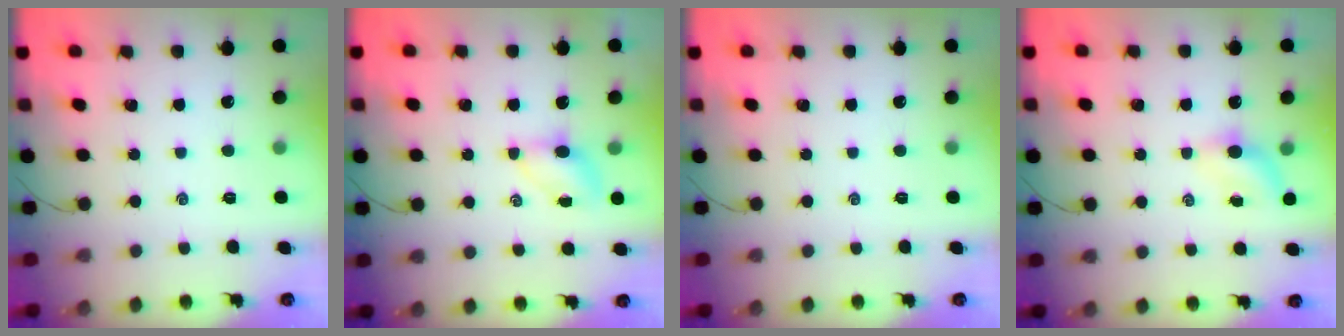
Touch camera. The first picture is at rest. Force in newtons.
{"total": 4.2, "press": 4.1, "slide": 1.2}
{"total": 0.0}
{"total": 5.8, "press": 5.7, "slide": 0.9}